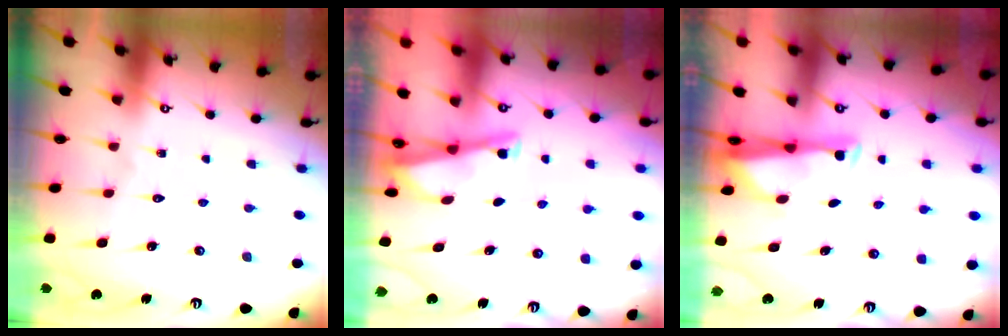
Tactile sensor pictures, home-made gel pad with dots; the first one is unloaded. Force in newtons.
{"total": 2.9, "press": 2.9, "slide": 0.2}
{"total": 3.1, "press": 3.0, "slide": 0.7}